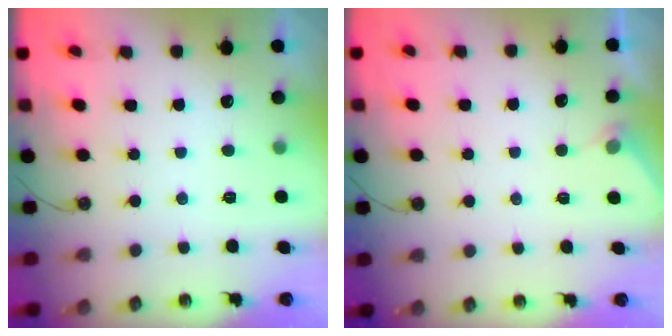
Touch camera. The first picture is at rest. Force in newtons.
{"total": 2.7, "press": 2.7, "slide": 0.4}